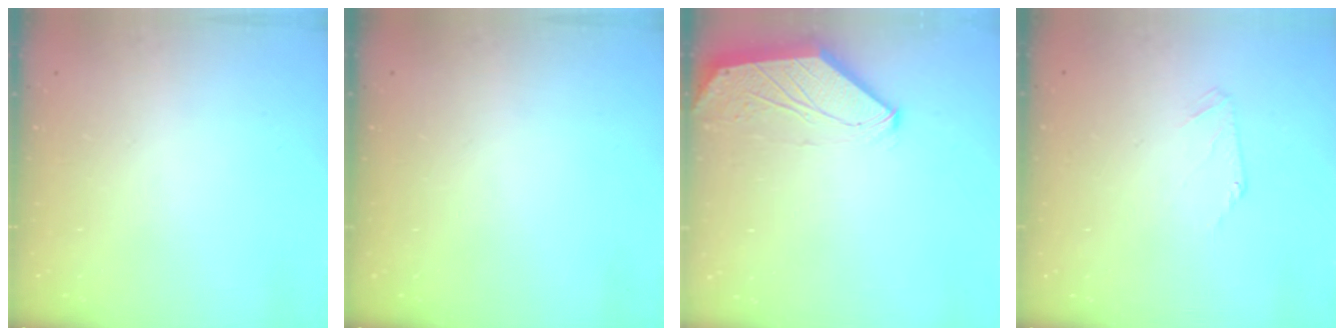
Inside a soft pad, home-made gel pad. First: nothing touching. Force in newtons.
{"total": 0.0}
{"total": 0.0}
{"total": 2.3, "press": 2.2, "slide": 0.5}